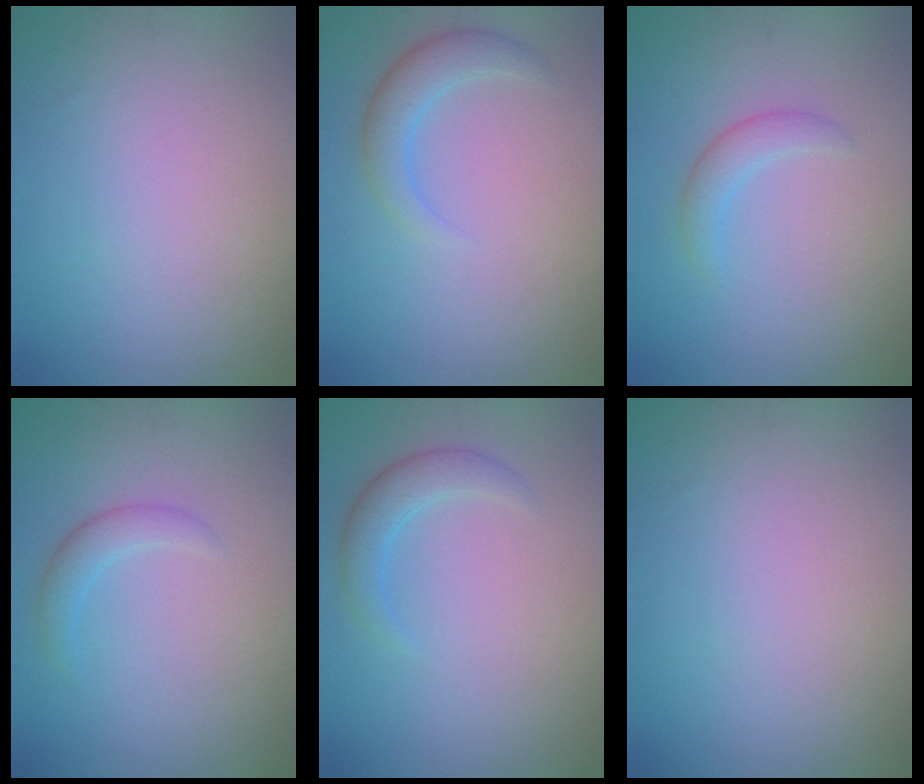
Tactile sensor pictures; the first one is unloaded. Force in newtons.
{"total": 2.5, "press": 2.5, "slide": 0.1}
{"total": 1.7, "press": 1.7, "slide": 0.2}
{"total": 1.7, "press": 1.7, "slide": 0.1}
{"total": 2.3, "press": 2.2, "slide": 0.1}
{"total": 0.0}